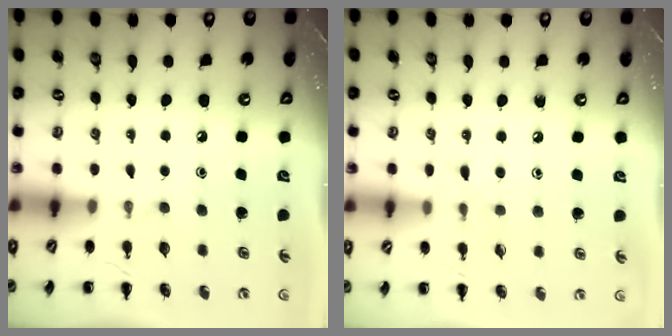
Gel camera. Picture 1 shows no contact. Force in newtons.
{"total": 6.9, "press": 6.7, "slide": 1.9}